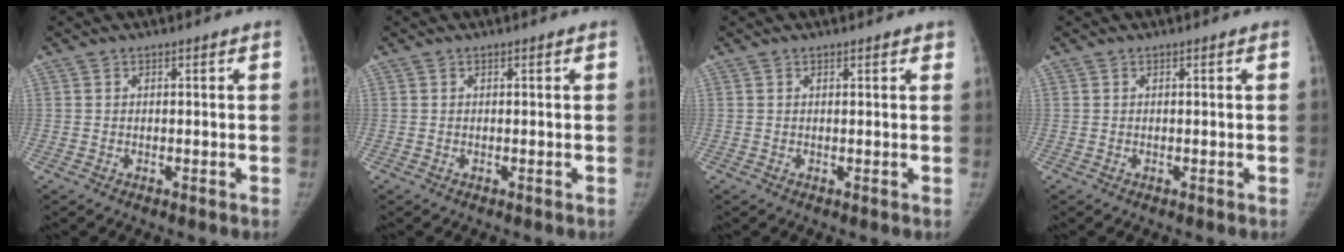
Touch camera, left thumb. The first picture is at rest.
{"total": 0.0}
{"total": 1.1, "force": [0.8, 0.4, 0.5], "torque": [-0.003, -0.001, 0.010]}
{"total": 0.0}